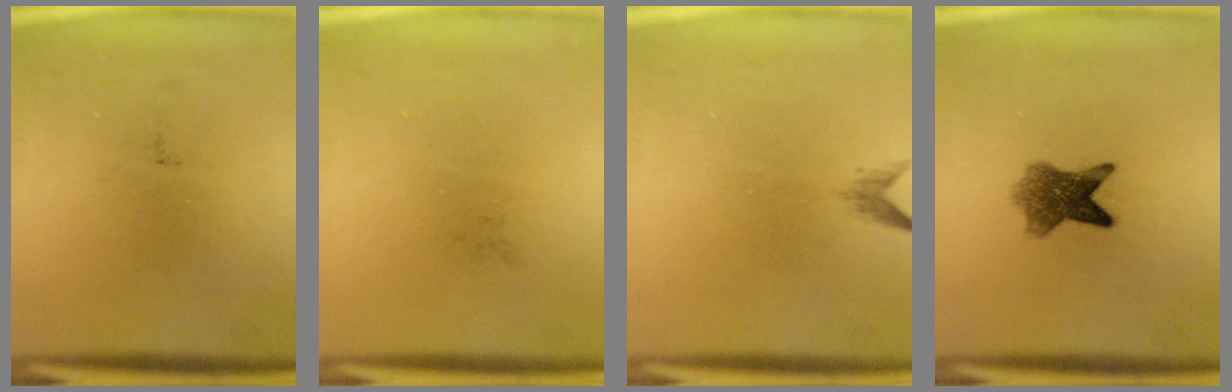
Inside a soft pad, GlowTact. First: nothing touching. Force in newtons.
{"total": 0.0}
{"total": 1.1}
{"total": 6.0}